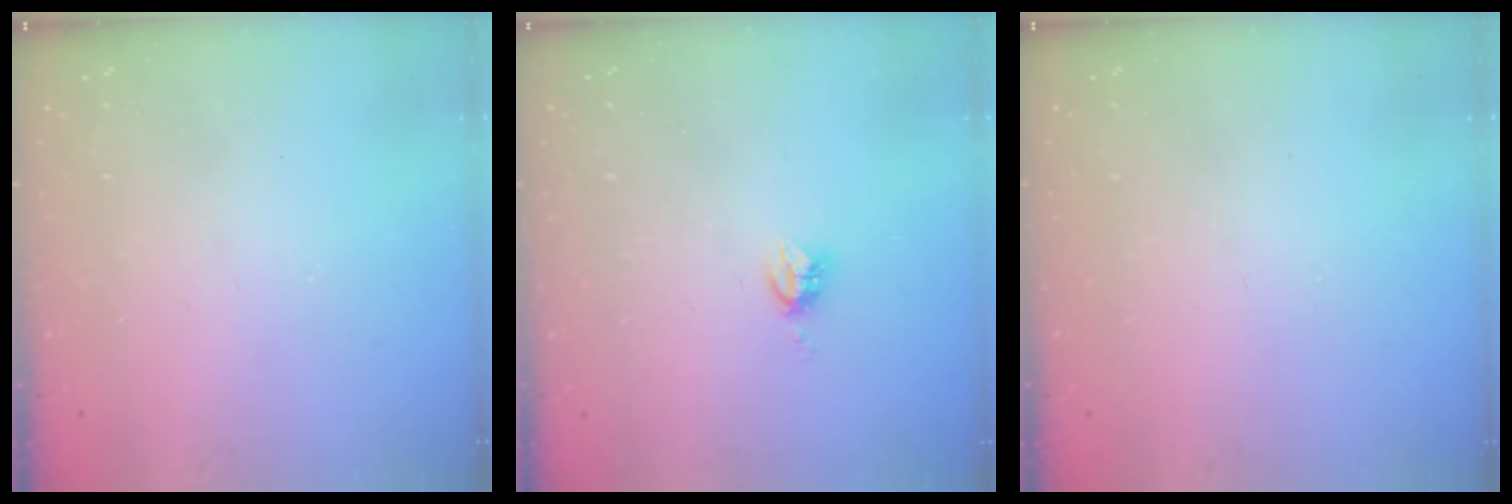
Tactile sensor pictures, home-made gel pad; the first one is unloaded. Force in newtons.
{"total": 4.1, "press": 4.1, "slide": 0.2}
{"total": 0.0}